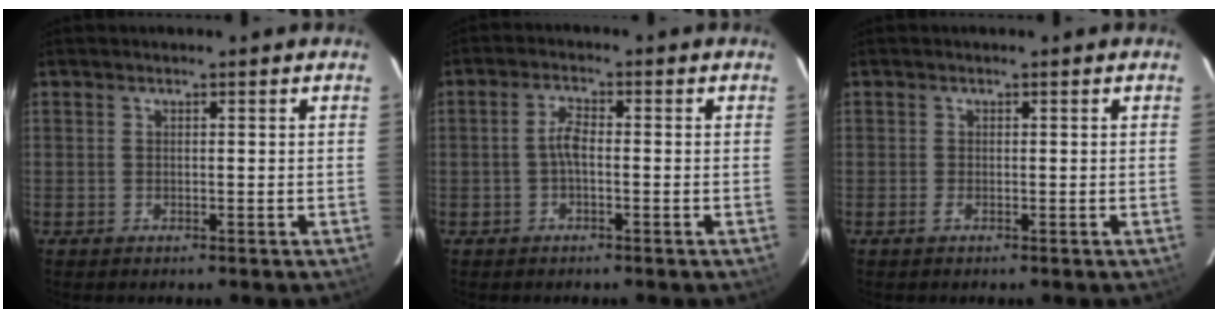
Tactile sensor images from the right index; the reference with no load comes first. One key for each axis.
{"total": 2.7, "fx": -0.7, "fy": 0.9, "fz": 2.4, "tx": -0.053, "ty": 0.009, "tz": -0.015}
{"total": 0.5, "fx": -0.3, "fy": 0.1, "fz": 0.5, "tx": -0.009, "ty": 0.000, "tz": -0.007}